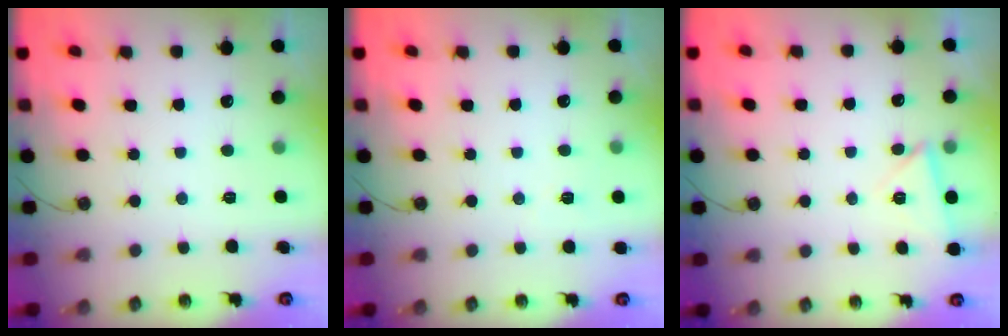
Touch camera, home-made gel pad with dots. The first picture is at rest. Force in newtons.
{"total": 10.4, "press": 2.6, "slide": 10.0}
{"total": 4.2, "press": 3.5, "slide": 2.3}